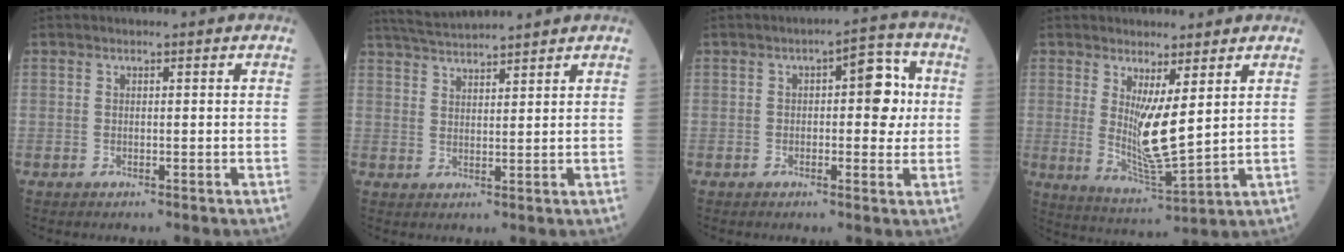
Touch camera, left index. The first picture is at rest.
{"total": 6.3, "force": [6.0, -0.7, 1.8], "torque": [-0.041, 0.028, 0.111]}
{"total": 6.4, "force": [0.7, 2.6, 5.8], "torque": [-0.071, 0.019, 0.002]}
{"total": 7.7, "force": [1.9, 0.7, 7.4], "torque": [-0.149, -0.033, 0.041]}